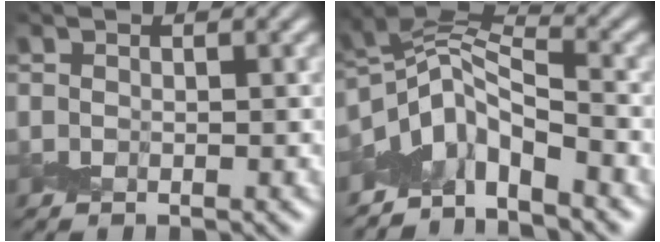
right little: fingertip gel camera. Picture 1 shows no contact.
{"total": 4.6, "force": [-3.3, 1.6, 2.8], "torque": [-0.034, 0.005, -0.076]}